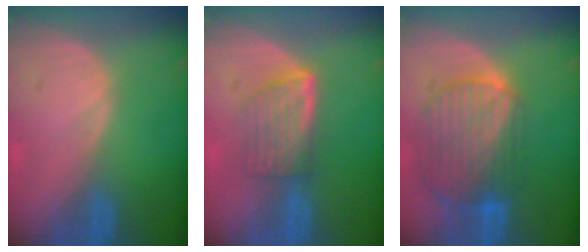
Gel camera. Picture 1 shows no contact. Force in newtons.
{"total": 5.8, "press": 5.3, "slide": 2.3}
{"total": 10.3, "press": 8.6, "slide": 5.6}